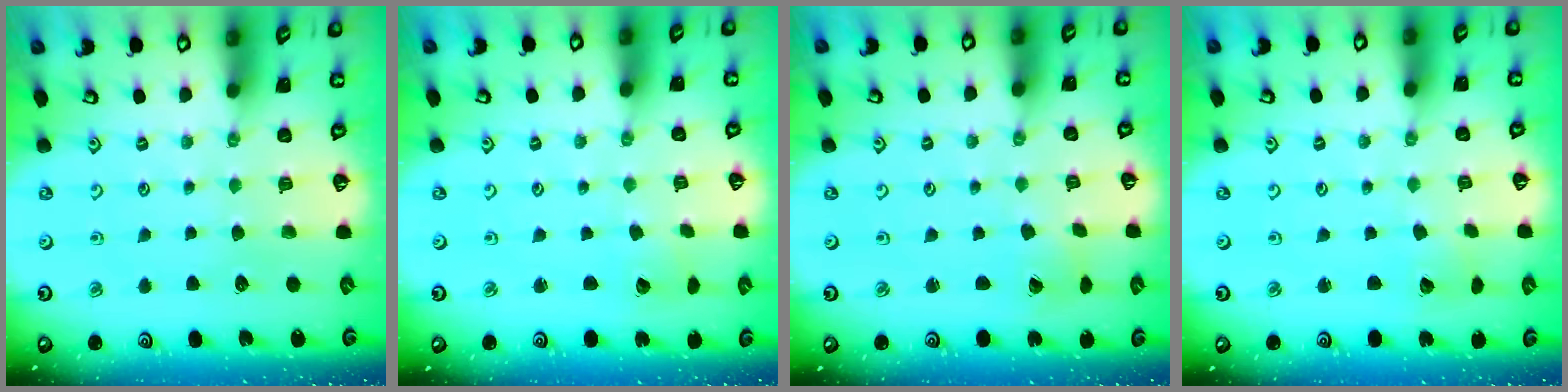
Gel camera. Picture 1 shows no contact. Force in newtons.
{"total": 2.3, "press": 2.3, "slide": 0.2}
{"total": 1.2, "press": 1.2, "slide": 0.2}
{"total": 2.0, "press": 2.0, "slide": 0.2}